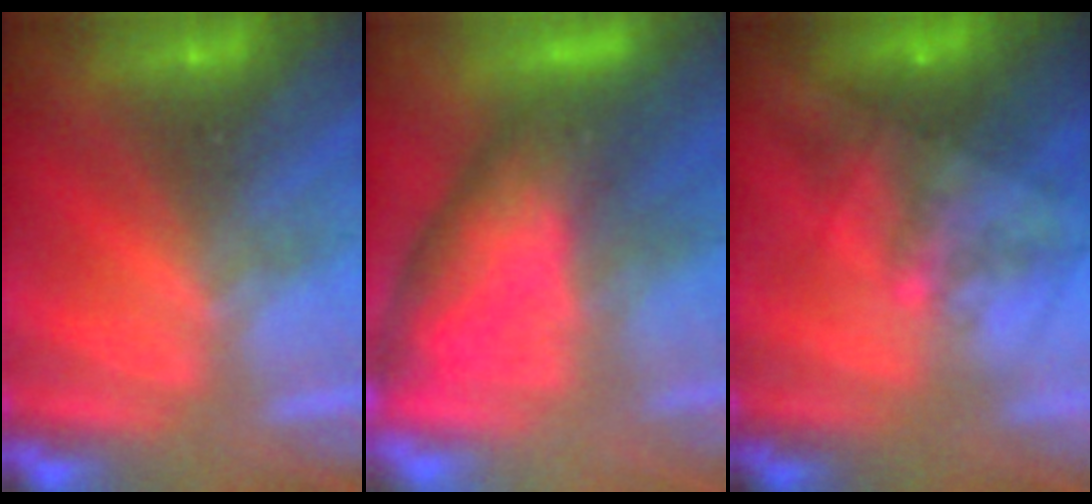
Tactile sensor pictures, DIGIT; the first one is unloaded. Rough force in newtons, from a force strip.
{"total": 7.7}
{"total": 5.6}